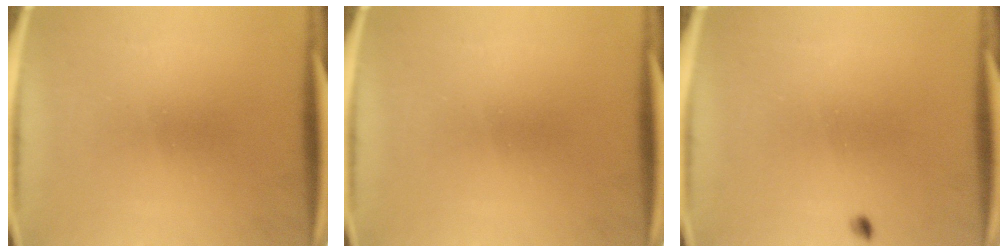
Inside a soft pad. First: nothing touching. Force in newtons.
{"total": 0.0}
{"total": 0.6}